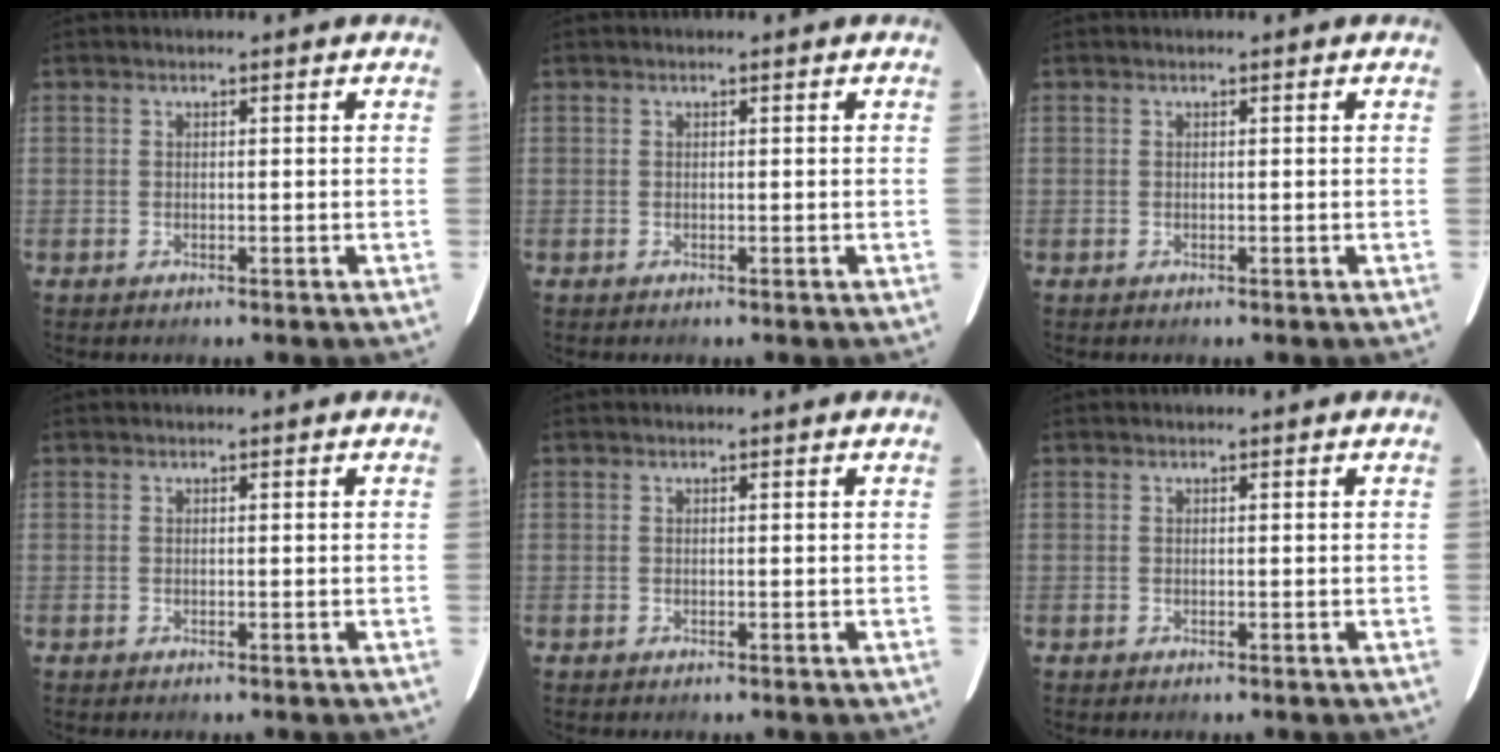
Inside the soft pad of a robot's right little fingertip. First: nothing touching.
{"total": 0.0}
{"total": 0.0}
{"total": 0.0}
{"total": 0.0}
{"total": 0.0}